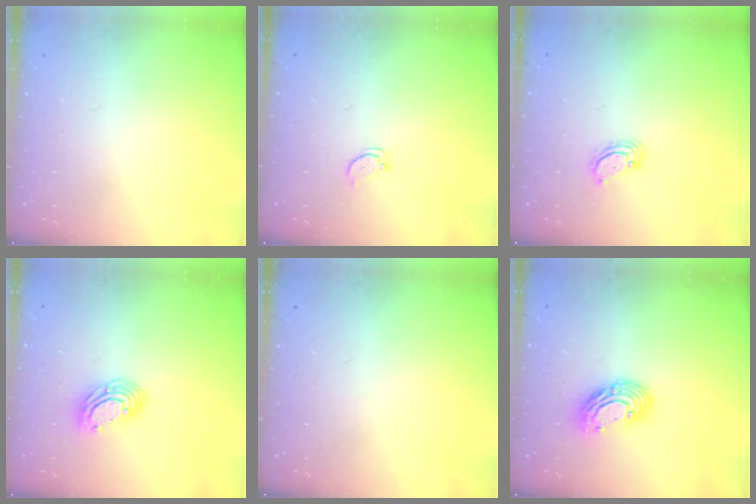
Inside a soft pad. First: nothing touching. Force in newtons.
{"total": 2.0, "press": 2.0, "slide": 0.2}
{"total": 2.9, "press": 2.9, "slide": 0.3}
{"total": 9.5, "press": 9.4, "slide": 1.6}
{"total": 0.0}
{"total": 10.8, "press": 10.8, "slide": 0.9}